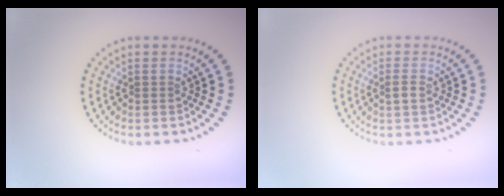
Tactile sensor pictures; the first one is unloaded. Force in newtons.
{"total": 1.1, "press": 1.0, "slide": 0.4}